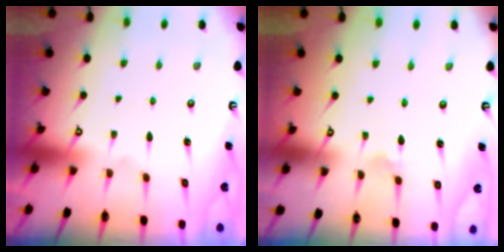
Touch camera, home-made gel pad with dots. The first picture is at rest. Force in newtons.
{"total": 2.5, "press": 2.5, "slide": 0.1}